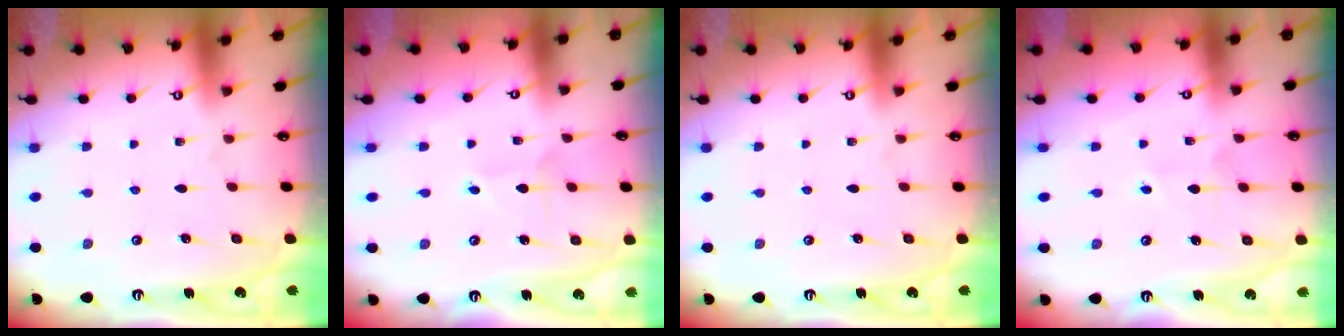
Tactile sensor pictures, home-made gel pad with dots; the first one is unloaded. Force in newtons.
{"total": 2.8, "press": 2.7, "slide": 0.3}
{"total": 0.0}
{"total": 3.2, "press": 3.2, "slide": 0.4}